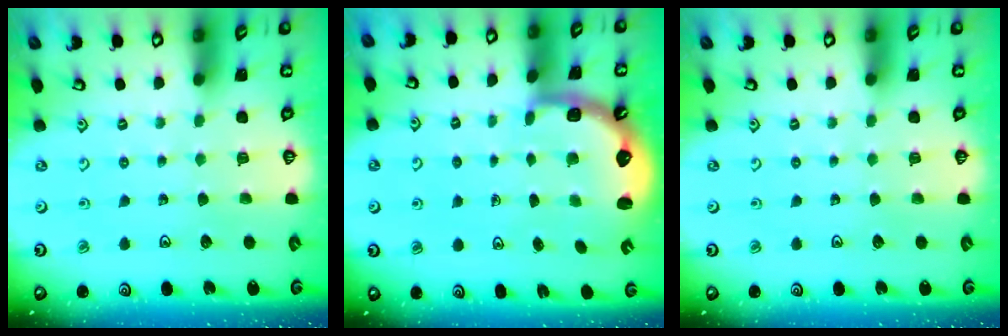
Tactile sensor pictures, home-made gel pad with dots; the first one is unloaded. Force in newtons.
{"total": 2.8, "press": 2.5, "slide": 1.2}
{"total": 0.0}